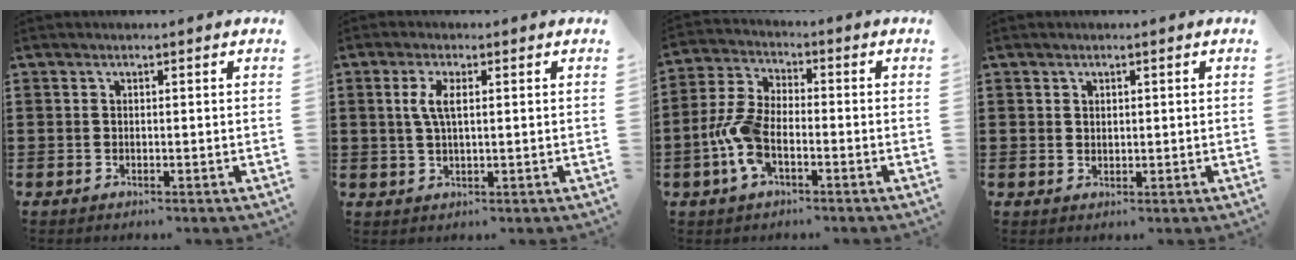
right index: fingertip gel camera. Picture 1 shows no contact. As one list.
[{"total": 3.5, "force": [0.8, 1.1, 3.2], "torque": [-0.066, 0.008, 0.011]}, {"total": 7.7, "force": [-2.6, 3.9, 6.1], "torque": [-0.160, -0.006, -0.057]}, {"total": 1.1, "force": [0.7, 0.8, 0.3], "torque": [-0.007, 0.004, 0.014]}]